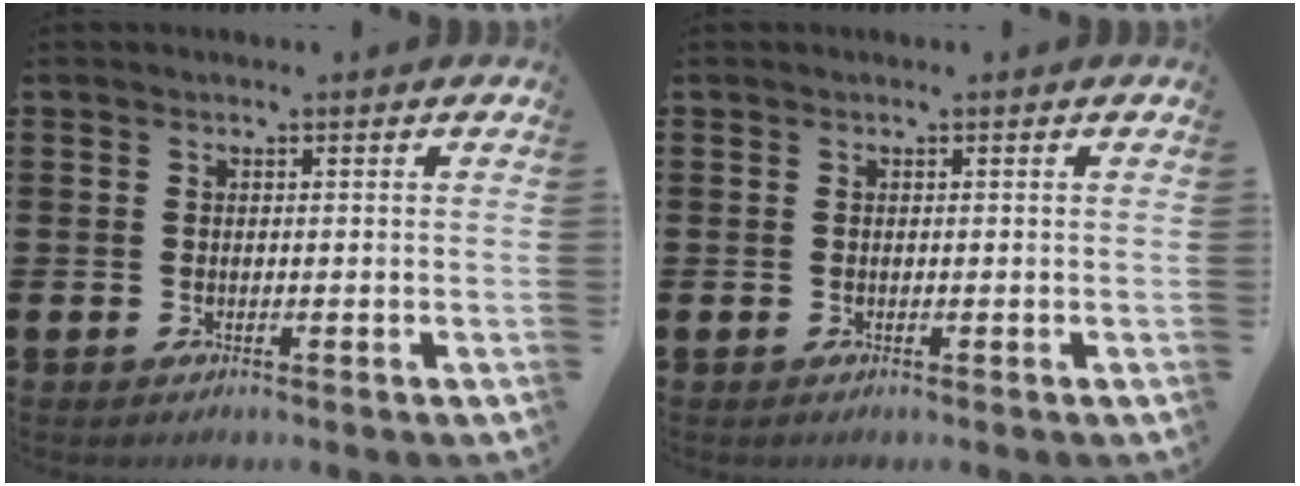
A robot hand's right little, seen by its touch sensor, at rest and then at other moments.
{"total": 0.0}